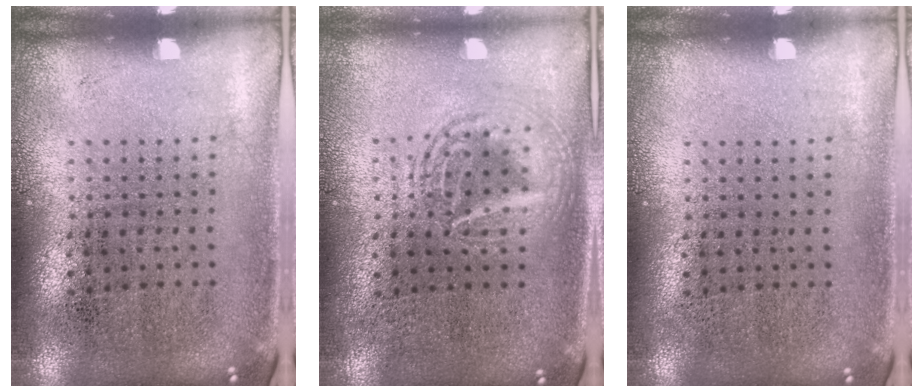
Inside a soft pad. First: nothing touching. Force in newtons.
{"total": 2.7, "press": 2.7, "slide": 0.3}
{"total": 0.0}